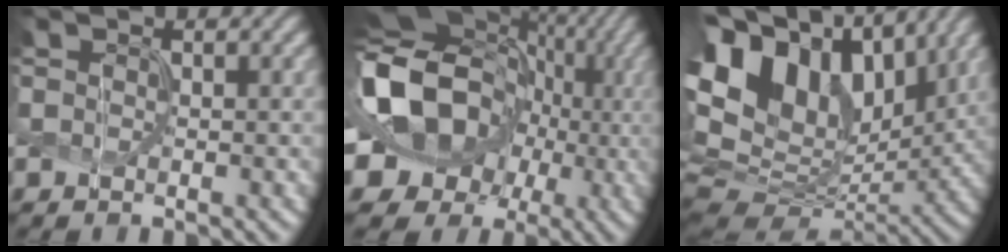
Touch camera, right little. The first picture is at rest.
{"total": 15.8, "force": [-1.3, 13.4, 8.3], "torque": [-0.159, 0.004, -0.062]}
{"total": 16.0, "force": [6.1, 10.3, 10.6], "torque": [-0.224, 0.027, 0.114]}